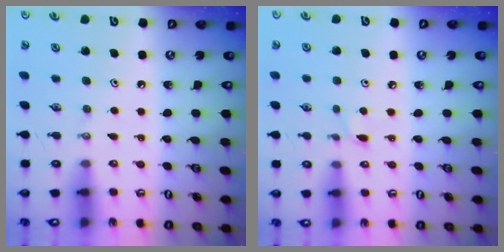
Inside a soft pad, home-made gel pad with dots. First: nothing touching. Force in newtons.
{"total": 1.9, "press": 1.9, "slide": 0.2}